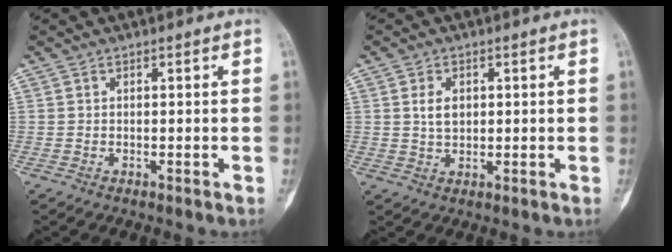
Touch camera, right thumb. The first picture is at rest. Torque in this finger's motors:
{"motor_torque": [0.48, -0.02, 0.13, -0.21, 0.17]}